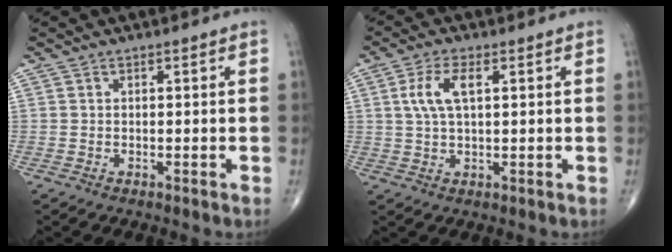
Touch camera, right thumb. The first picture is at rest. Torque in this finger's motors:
{"motor_torque": [-0.45, 0.62, 0.63, 0.19, 0.20]}